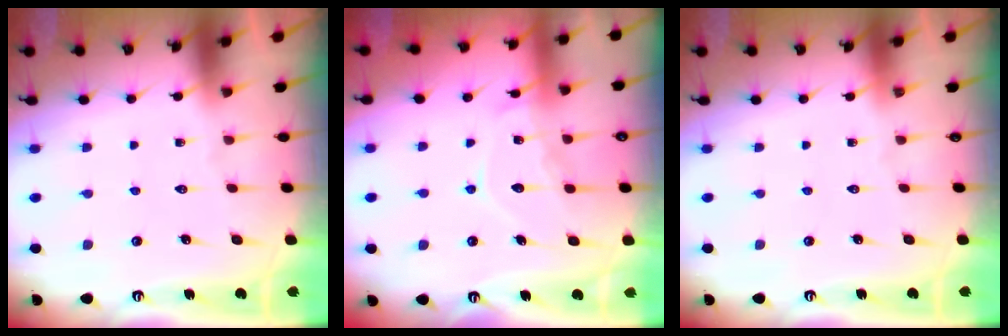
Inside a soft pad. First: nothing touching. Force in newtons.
{"total": 12.1, "press": 12.0, "slide": 1.0}
{"total": 0.0}